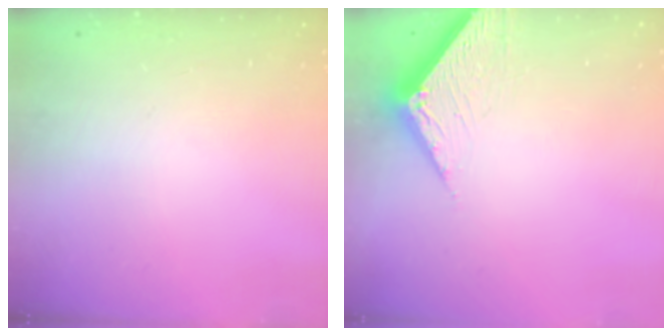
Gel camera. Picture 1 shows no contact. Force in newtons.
{"total": 6.0, "press": 6.0, "slide": 0.5}